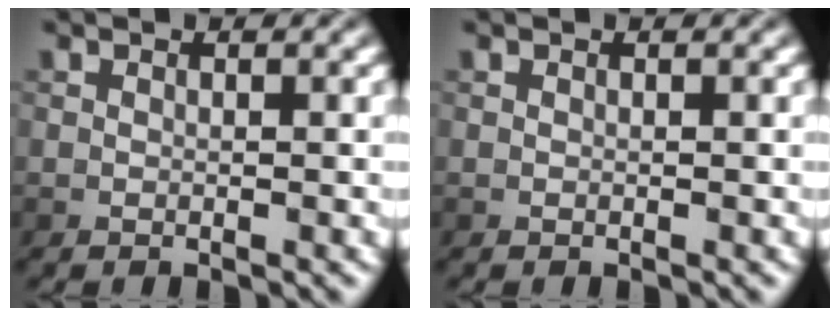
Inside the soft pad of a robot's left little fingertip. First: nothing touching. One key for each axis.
{"total": 0.0}